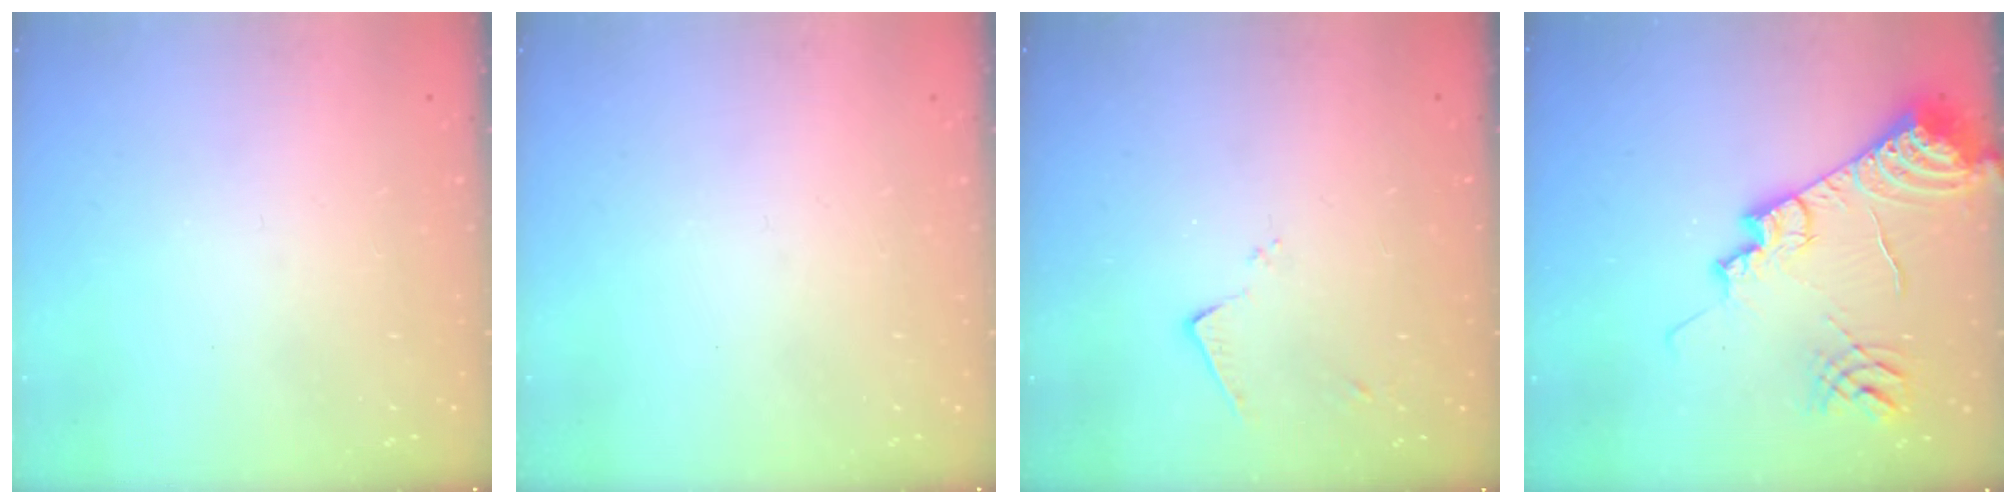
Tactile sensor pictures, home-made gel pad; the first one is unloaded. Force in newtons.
{"total": 0.0}
{"total": 7.8, "press": 7.8, "slide": 0.2}
{"total": 18.3, "press": 18.1, "slide": 2.2}